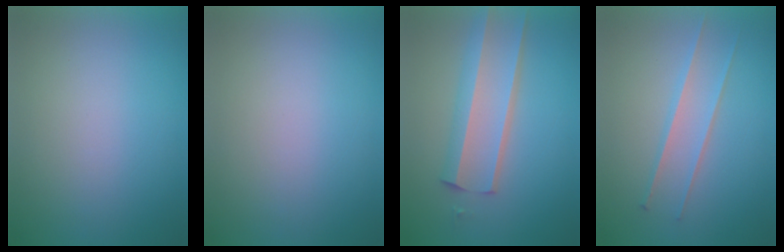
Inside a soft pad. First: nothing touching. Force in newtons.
{"total": 1.3}
{"total": 4.3}
{"total": 2.0}